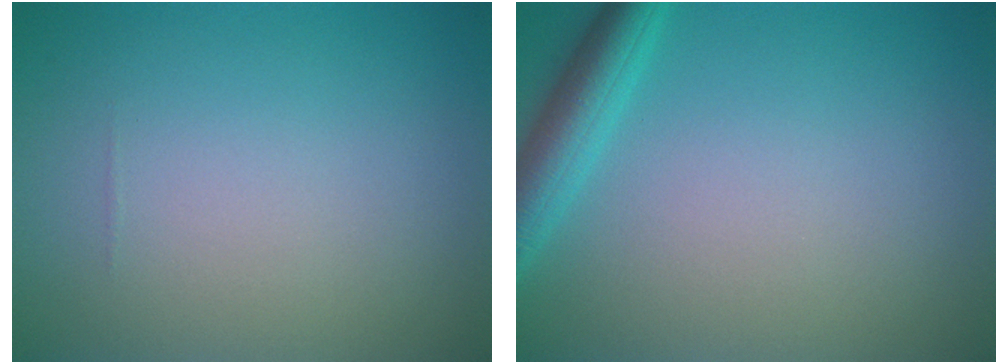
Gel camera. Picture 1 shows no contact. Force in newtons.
{"total": 3.4, "press": 3.4, "slide": 0.2}